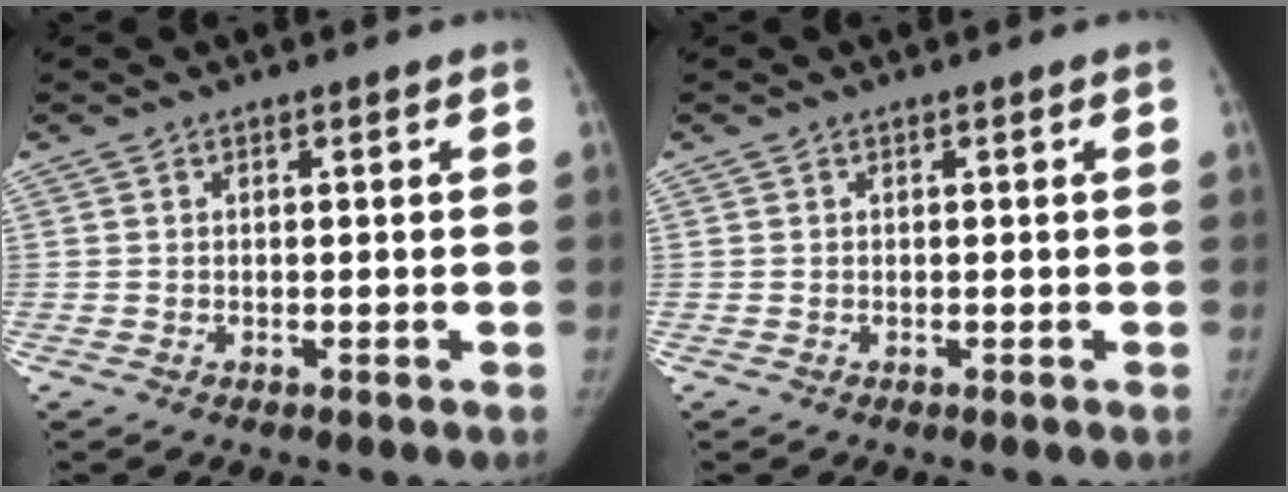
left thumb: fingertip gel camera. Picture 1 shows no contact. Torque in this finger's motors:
{"motor_torque": [0.33, -0.11, 0.19, -0.49, 0.07]}